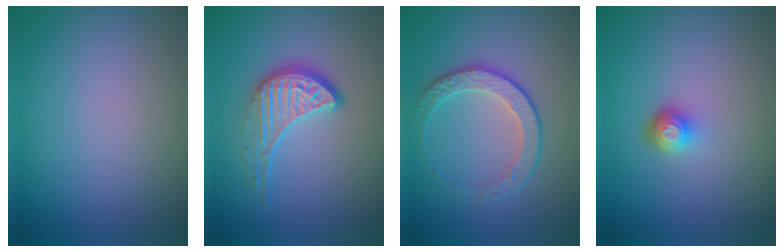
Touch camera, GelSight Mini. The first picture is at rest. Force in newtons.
{"total": 4.1, "press": 3.0, "slide": 2.8}
{"total": 2.8, "press": 2.4, "slide": 1.4}
{"total": 1.9, "press": 1.4, "slide": 1.3}